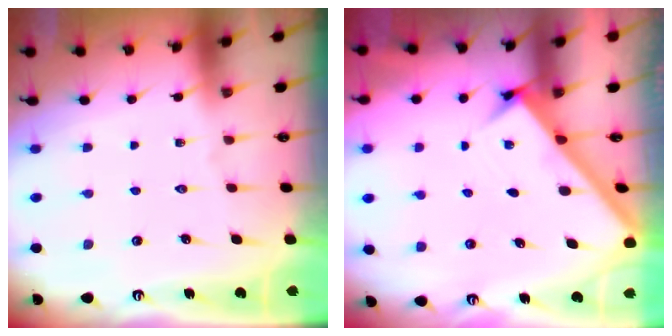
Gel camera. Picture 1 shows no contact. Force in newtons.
{"total": 2.5, "press": 2.5, "slide": 0.3}